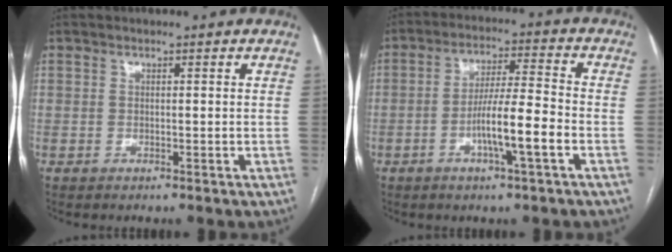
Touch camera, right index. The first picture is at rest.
{"total": 9.0, "force": [-3.2, 0.2, 8.4], "torque": [-0.153, 0.005, -0.058]}